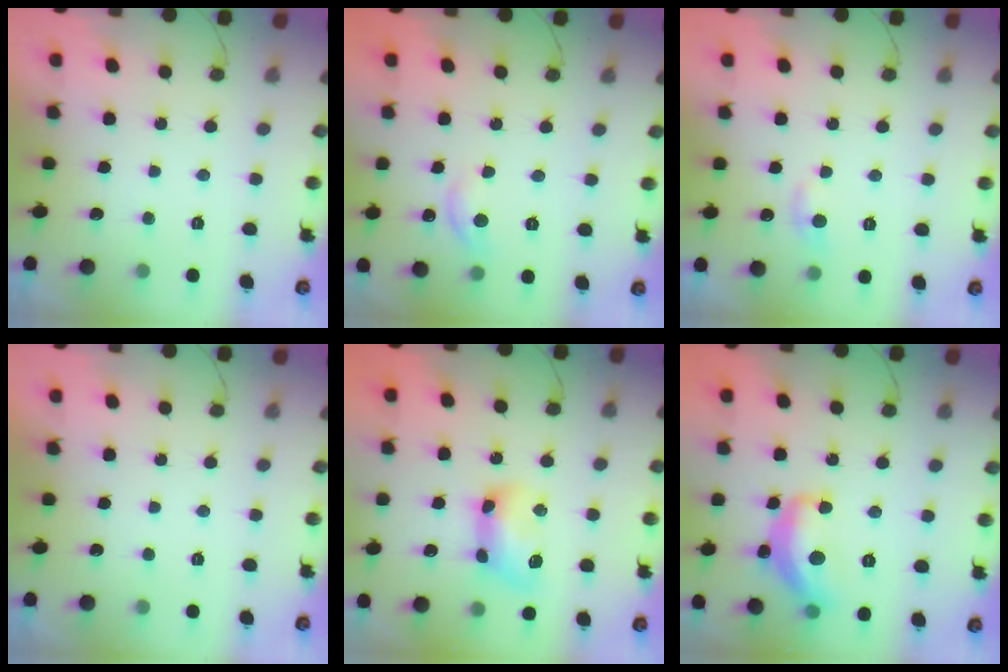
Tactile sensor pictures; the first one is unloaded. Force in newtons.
{"total": 7.5, "press": 7.5, "slide": 0.6}
{"total": 5.3, "press": 5.2, "slide": 0.8}
{"total": 0.0}
{"total": 10.5, "press": 10.5, "slide": 0.5}
{"total": 14.2, "press": 14.1, "slide": 1.0}